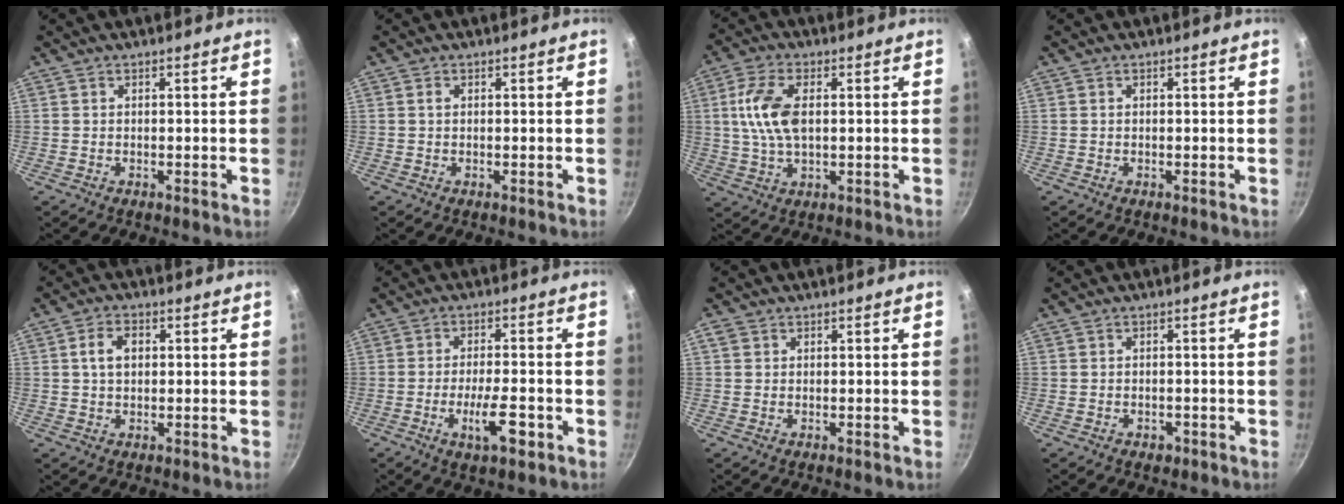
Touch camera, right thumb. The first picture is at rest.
{"total": 0.6, "force": [0.1, 0.4, 0.4], "torque": [-0.008, 0.003, 0.002]}
{"total": 9.8, "force": [1.4, 5.2, 8.3], "torque": [-0.161, 0.007, 0.025]}
{"total": 0.0}
{"total": 4.8, "force": [0.9, 3.3, 3.4], "torque": [-0.046, 0.008, 0.011]}
{"total": 7.7, "force": [-3.0, 2.3, 6.7], "torque": [-0.104, 0.014, -0.050]}
{"total": 1.3, "force": [0.5, 1.1, 0.6], "torque": [-0.011, 0.000, 0.007]}
{"total": 1.5, "force": [-0.8, 1.1, 0.7], "torque": [-0.011, 0.004, -0.006]}